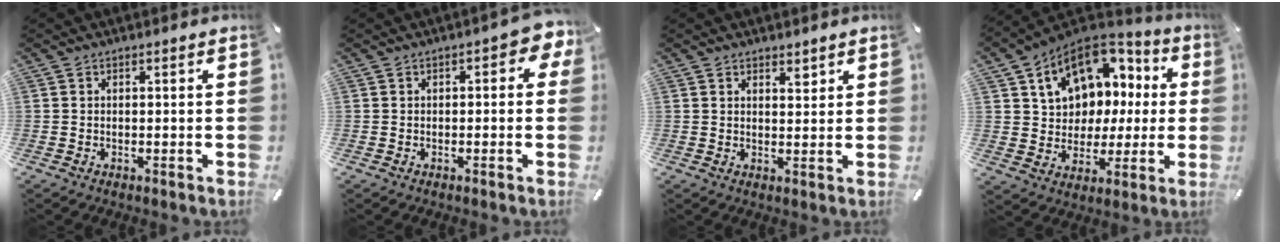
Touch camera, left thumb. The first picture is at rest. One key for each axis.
{"total": 3.6, "fx": 0.1, "fy": 1.9, "fz": 3.1, "tx": -0.041, "ty": 0.005, "tz": -0.003}
{"total": 2.2, "fx": 1.9, "fy": 1.0, "fz": 0.5, "tx": 0.004, "ty": -0.013, "tz": 0.032}
{"total": 14.3, "fx": 6.3, "fy": 11.2, "fz": 6.2, "tx": -0.111, "ty": -0.036, "tz": 0.120}